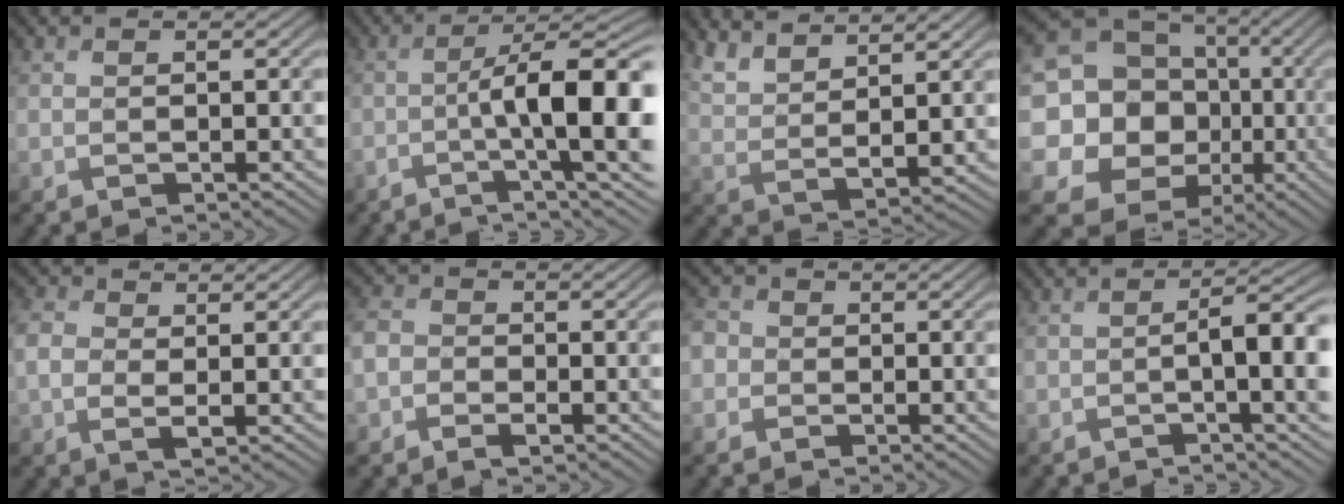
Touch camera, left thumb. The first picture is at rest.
{"total": 12.7, "force": [-2.1, 3.2, 12.1], "torque": [-0.176, -0.003, -0.034]}
{"total": 5.8, "force": [5.0, 1.2, 2.8], "torque": [-0.068, -0.003, 0.104]}
{"total": 20.2, "force": [-0.3, 18.4, 8.2], "torque": [-0.239, 0.031, -0.016]}
{"total": 3.9, "force": [0.1, 2.5, 3.0], "torque": [-0.078, -0.004, -0.001]}
{"total": 3.8, "force": [-1.8, 2.9, 1.7], "torque": [-0.041, -0.005, -0.048]}
{"total": 3.6, "force": [-0.4, 3.5, 0.9], "torque": [-0.030, 0.008, -0.029]}
{"total": 6.4, "force": [-1.3, 1.5, 6.1], "torque": [-0.092, 0.000, -0.025]}